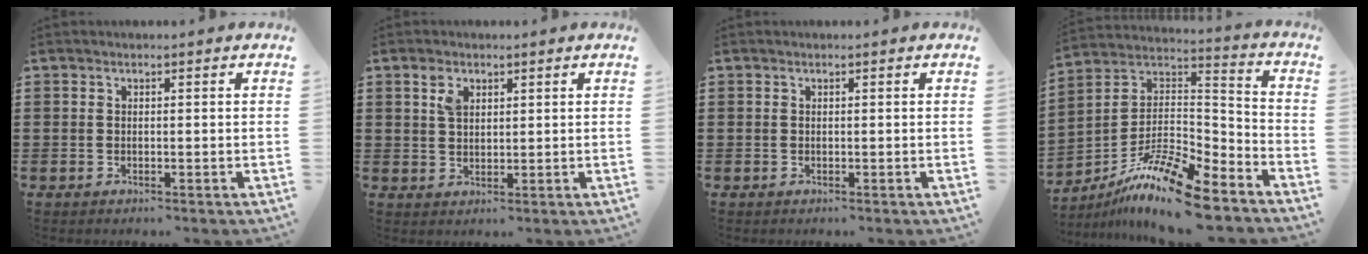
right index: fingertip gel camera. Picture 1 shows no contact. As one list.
[{"total": 2.9, "force": [1.5, 1.8, 1.8], "torque": [-0.041, 0.005, 0.028]}, {"total": 0.0}, {"total": 13.4, "force": [-10.3, 2.3, 8.2], "torque": [-0.154, 0.023, -0.196]}]